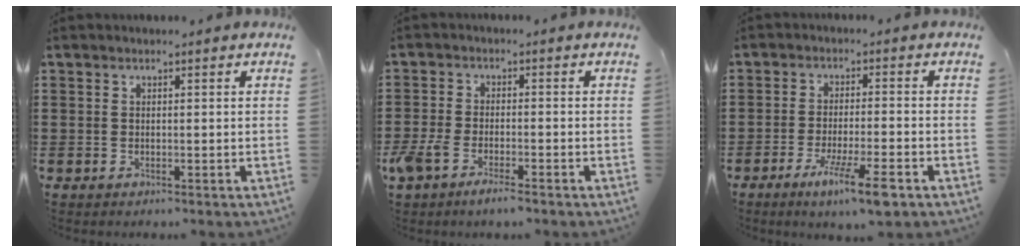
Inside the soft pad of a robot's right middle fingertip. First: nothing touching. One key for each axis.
{"total": 4.1, "fx": -2.9, "fy": 1.0, "fz": 2.7, "tx": -0.072, "ty": -0.006, "tz": -0.062}
{"total": 7.7, "fx": -4.7, "fy": 0.8, "fz": 6.0, "tx": -0.111, "ty": -0.010, "tz": -0.084}